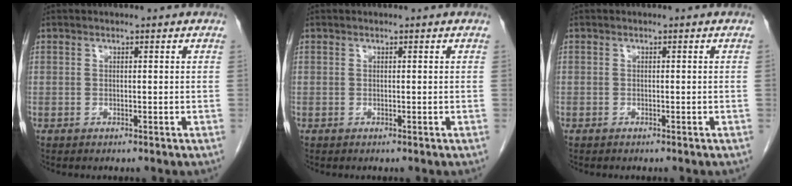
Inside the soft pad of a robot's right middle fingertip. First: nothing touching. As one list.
[{"total": 0.0}, {"total": 0.0}]